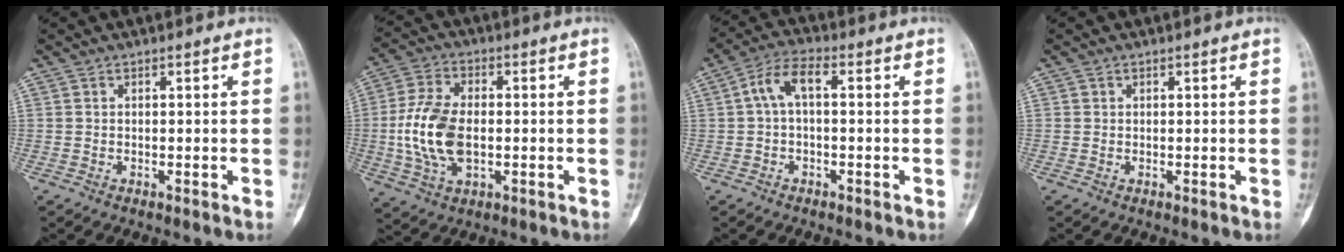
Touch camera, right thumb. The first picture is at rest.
{"total": 12.8, "force": [-1.3, 7.4, 10.4], "torque": [-0.209, 0.008, -0.023]}
{"total": 5.8, "force": [0.3, 2.5, 5.2], "torque": [-0.102, 0.024, -0.004]}
{"total": 0.0}